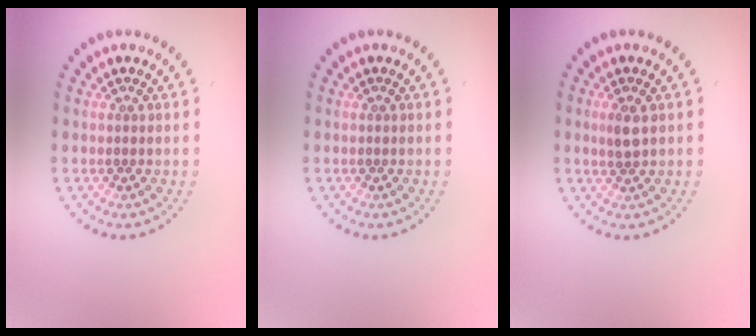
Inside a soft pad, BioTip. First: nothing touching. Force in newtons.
{"total": 0.0}
{"total": 1.5, "press": 1.4, "slide": 0.5}